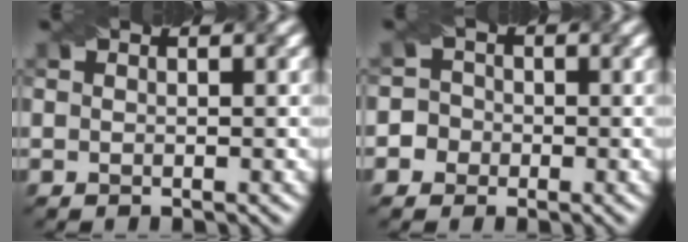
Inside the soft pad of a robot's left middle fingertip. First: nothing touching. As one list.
[{"total": 3.2, "force": [-1.2, 3.0, 0.3], "torque": [0.021, 0.016, -0.041]}]